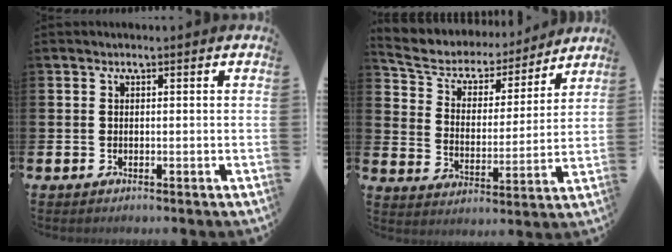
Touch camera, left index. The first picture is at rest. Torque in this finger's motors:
{"motor_torque": [0.45, -0.66, 0.86, 0.18]}